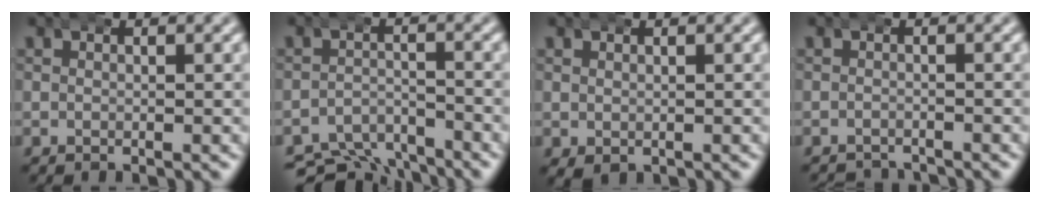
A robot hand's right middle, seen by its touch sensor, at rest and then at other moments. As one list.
[{"total": 6.6, "force": [-5.5, 3.0, 1.9], "torque": [-0.021, -0.021, -0.096]}, {"total": 1.7, "force": [-0.3, 1.3, 1.0], "torque": [-0.021, -0.008, 0.003]}, {"total": 3.2, "force": [-3.1, 0.4, 0.1], "torque": [0.000, -0.012, -0.050]}]